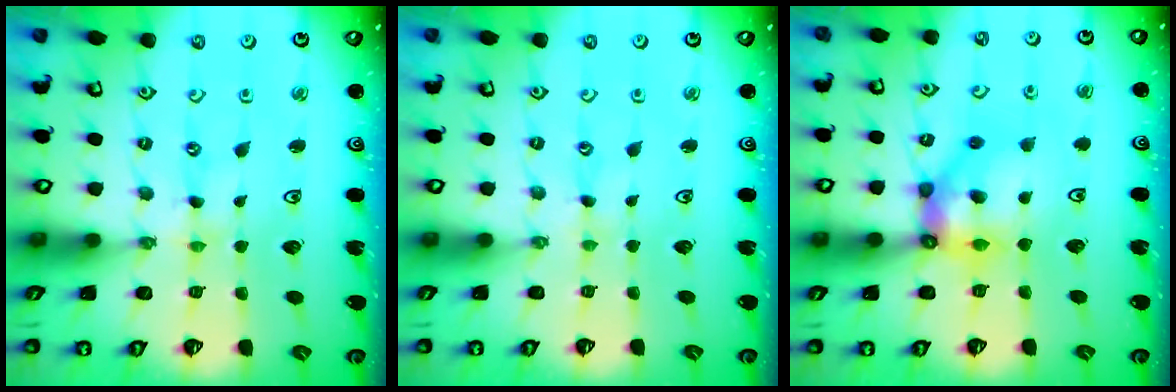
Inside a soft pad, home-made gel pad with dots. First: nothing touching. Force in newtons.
{"total": 0.5, "press": 0.5, "slide": 0.1}
{"total": 11.2, "press": 11.0, "slide": 2.1}